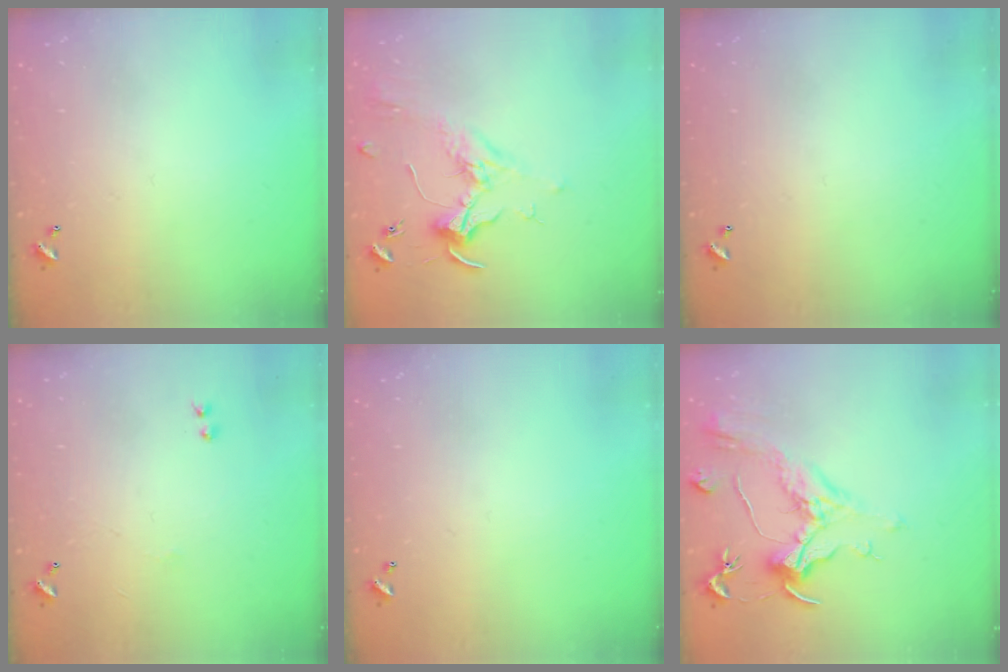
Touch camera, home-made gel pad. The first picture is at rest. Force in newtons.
{"total": 1.8, "press": 1.6, "slide": 0.8}
{"total": 0.0}
{"total": 0.9, "press": 0.8, "slide": 0.5}
{"total": 0.0}
{"total": 1.1, "press": 0.1, "slide": 1.1}